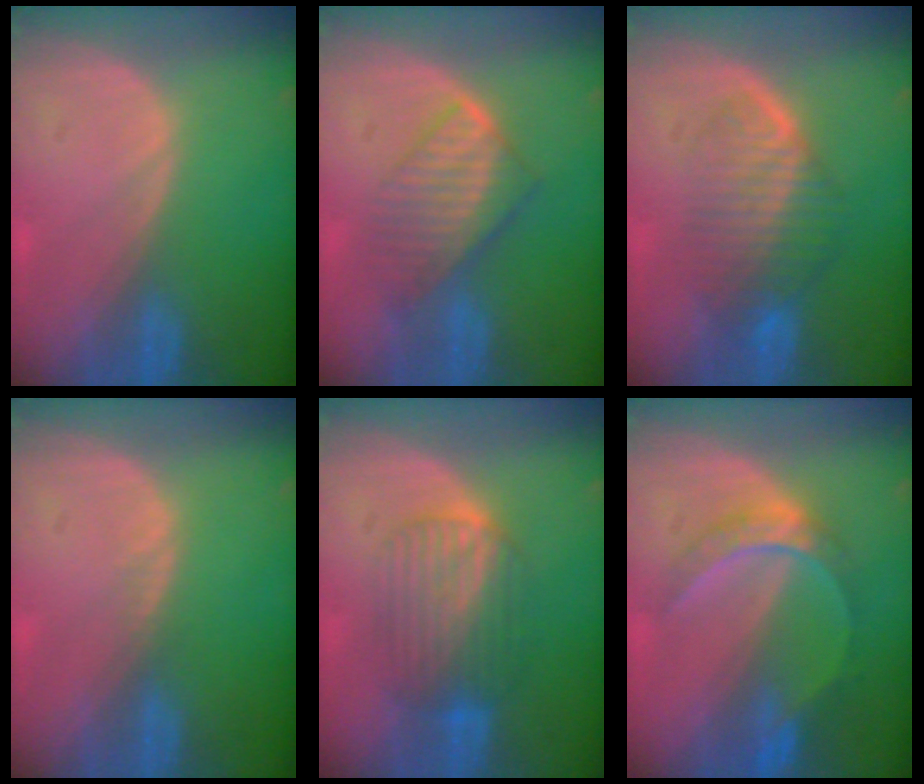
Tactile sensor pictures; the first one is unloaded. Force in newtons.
{"total": 6.7, "press": 6.3, "slide": 2.3}
{"total": 6.9, "press": 6.5, "slide": 2.3}
{"total": 0.5, "press": 0.5, "slide": 0.1}
{"total": 6.7, "press": 6.6, "slide": 0.6}
{"total": 6.3, "press": 5.5, "slide": 3.1}